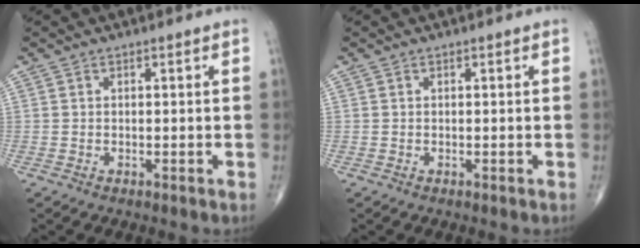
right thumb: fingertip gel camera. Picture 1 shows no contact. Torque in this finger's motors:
{"motor_torque": [0.00, 0.00, -0.05, -0.07, 0.02]}